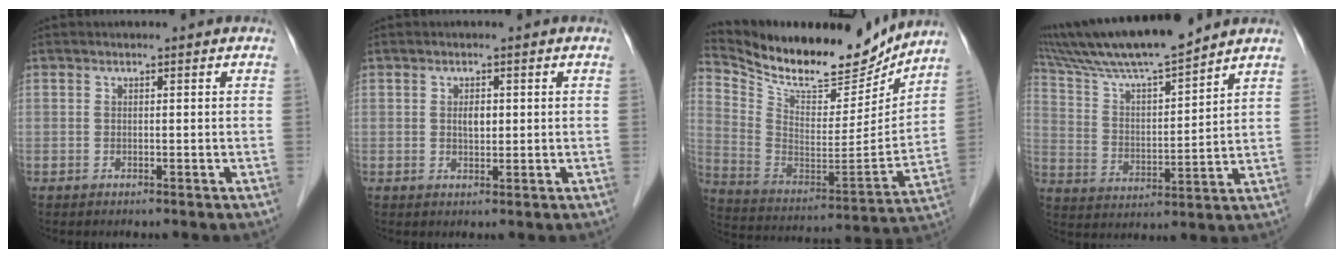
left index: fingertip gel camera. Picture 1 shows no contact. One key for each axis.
{"total": 1.8, "fx": 0.4, "fy": 1.0, "fz": 1.5, "tx": -0.026, "ty": 0.000, "tz": 0.007}
{"total": 21.2, "fx": 18.9, "fy": 5.6, "fz": 8.0, "tx": -0.157, "ty": -0.021, "tz": 0.309}
{"total": 14.4, "fx": 12.7, "fy": 0.1, "fz": 6.8, "tx": -0.133, "ty": 0.010, "tz": 0.231}